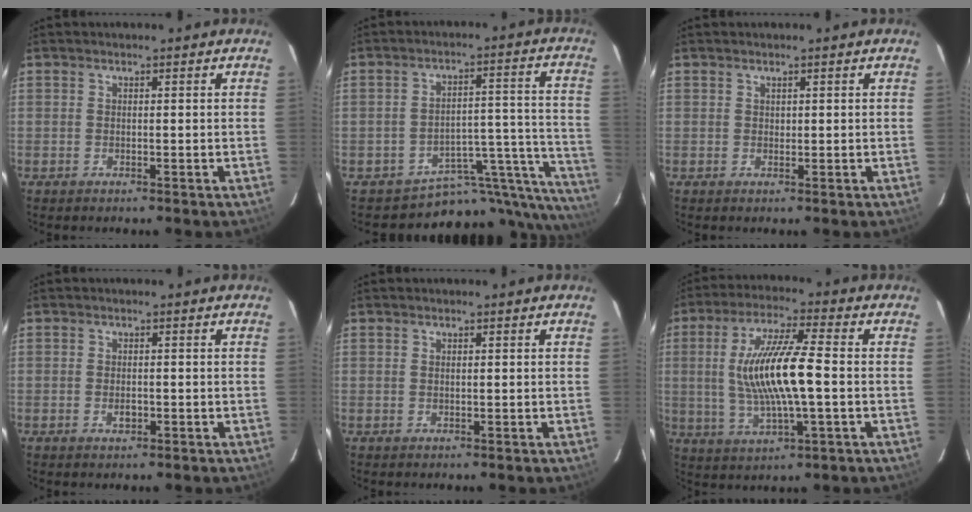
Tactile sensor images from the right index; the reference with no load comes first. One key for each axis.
{"total": 15.1, "fx": -12.3, "fy": 6.7, "fz": 5.5, "tx": -0.041, "ty": 0.039, "tz": -0.169}
{"total": 0.6, "fx": 0.4, "fy": 0.4, "fz": 0.1, "tx": -0.002, "ty": 0.003, "tz": 0.009}
{"total": 1.9, "fx": -0.4, "fy": 1.2, "fz": 1.4, "tx": -0.024, "ty": -0.001, "tz": -0.005}
{"total": 0.6, "fx": 0.2, "fy": 0.2, "fz": 0.5, "tx": -0.010, "ty": 0.002, "tz": 0.005}
{"total": 14.2, "fx": -0.2, "fy": 2.6, "fz": 14.0, "tx": -0.269, "ty": 0.000, "tz": 0.001}